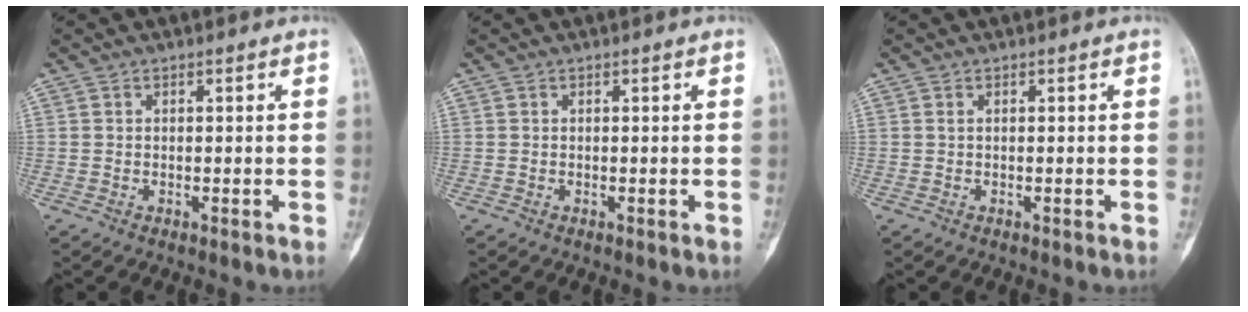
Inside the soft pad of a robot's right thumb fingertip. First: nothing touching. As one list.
[{"total": 0.0}, {"total": 0.0}]